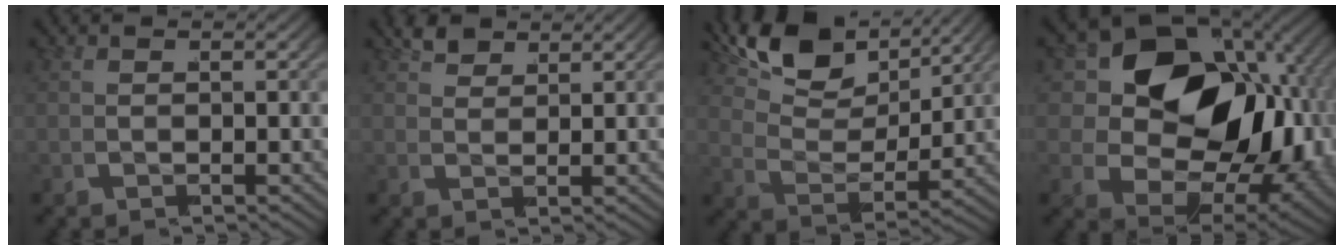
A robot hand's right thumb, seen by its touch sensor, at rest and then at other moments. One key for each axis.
{"total": 2.0, "fx": 1.9, "fy": 0.5, "fz": 0.5, "tx": -0.004, "ty": 0.008, "tz": 0.034}
{"total": 7.2, "fx": 4.3, "fy": 3.3, "fz": 4.7, "tx": -0.105, "ty": 0.003, "tz": 0.069}
{"total": 20.8, "fx": 0.3, "fy": 14.3, "fz": 15.1, "tx": -0.253, "ty": -0.046, "tz": 0.014}